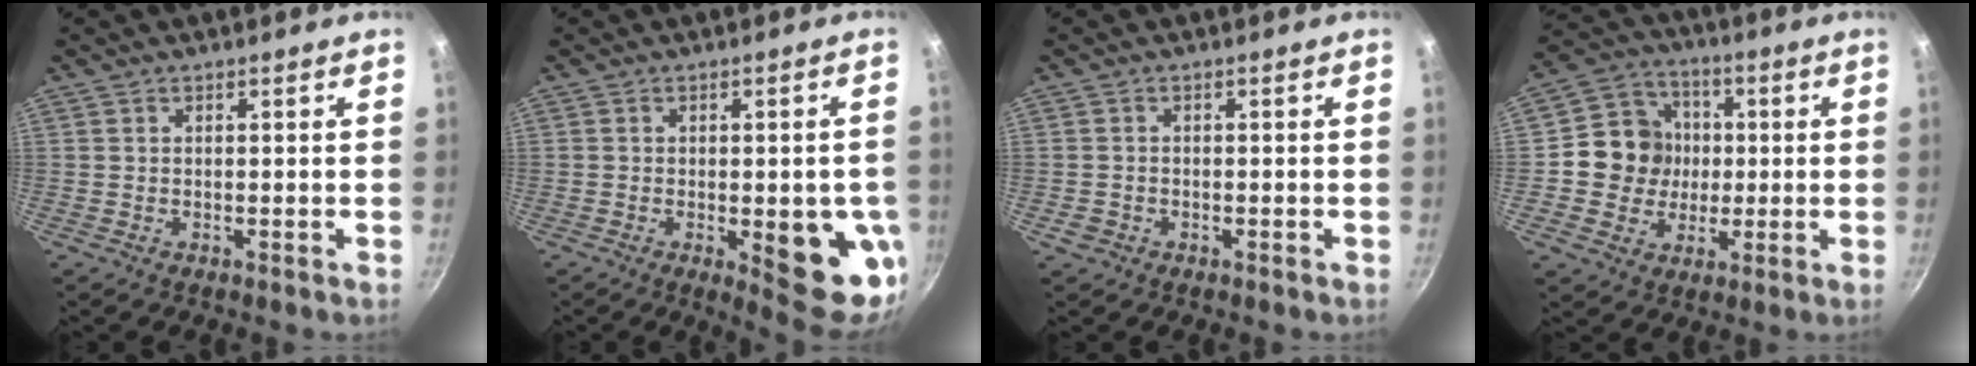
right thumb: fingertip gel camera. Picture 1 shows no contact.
{"total": 12.4, "force": [-2.8, 4.1, 11.4], "torque": [-0.108, -0.002, -0.028]}
{"total": 2.1, "force": [-0.9, 1.6, 0.8], "torque": [-0.015, 0.006, -0.013]}
{"total": 11.7, "force": [0.2, 11.0, 4.1], "torque": [-0.034, 0.022, -0.009]}